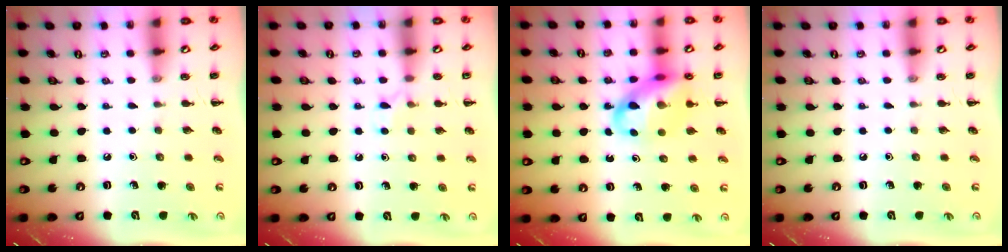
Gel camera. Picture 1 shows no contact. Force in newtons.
{"total": 5.0, "press": 4.8, "slide": 1.6}
{"total": 14.0, "press": 13.5, "slide": 3.5}
{"total": 0.0}